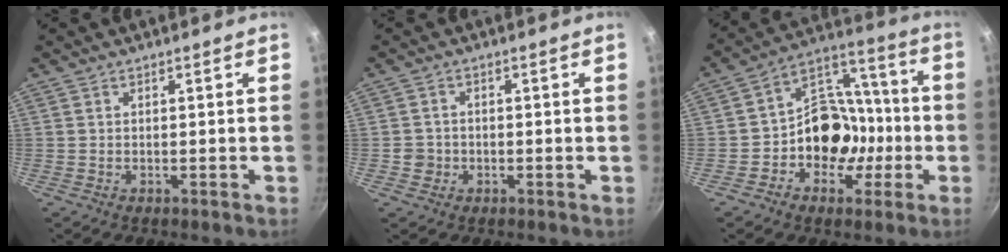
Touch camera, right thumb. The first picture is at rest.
{"total": 2.6, "force": [-0.7, 2.4, 0.6], "torque": [-0.001, 0.010, -0.011]}
{"total": 14.7, "force": [-3.4, 11.8, 8.1], "torque": [-0.063, 0.062, -0.060]}